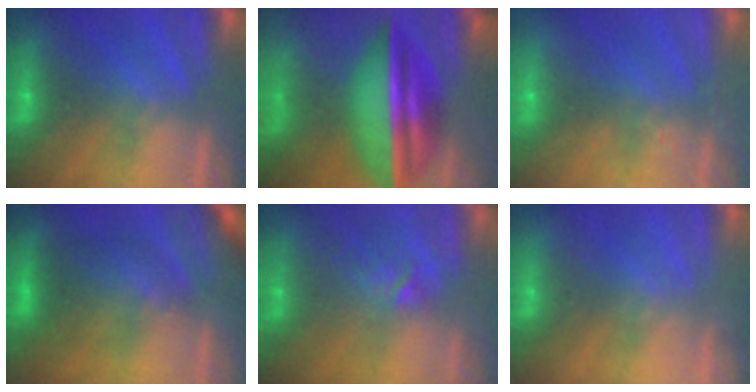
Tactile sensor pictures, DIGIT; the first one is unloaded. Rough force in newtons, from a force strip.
{"total": 7.0}
{"total": 2.3}
{"total": 2.6}
{"total": 2.8}
{"total": 2.1}